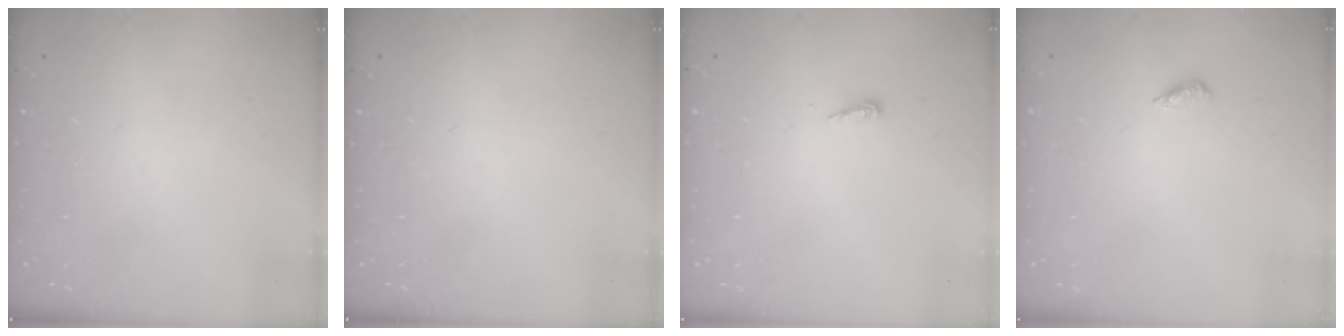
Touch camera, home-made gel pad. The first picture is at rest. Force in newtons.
{"total": 0.0}
{"total": 4.0, "press": 4.0, "slide": 0.5}
{"total": 2.6, "press": 2.2, "slide": 1.3}